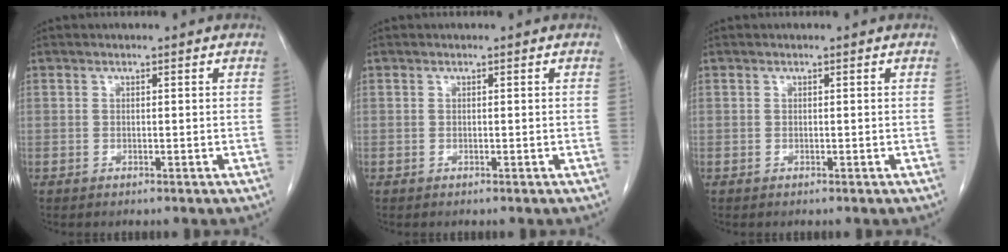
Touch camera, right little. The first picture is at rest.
{"total": 0.0}
{"total": 0.0}